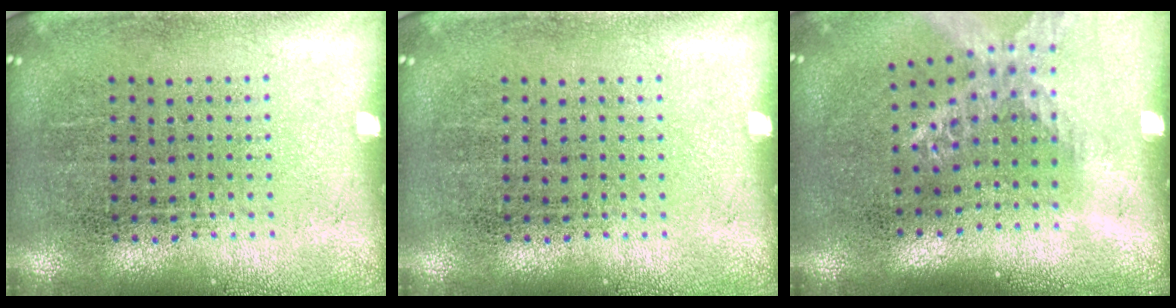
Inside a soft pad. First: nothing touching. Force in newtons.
{"total": 0.0}
{"total": 1.6, "press": 1.4, "slide": 0.9}